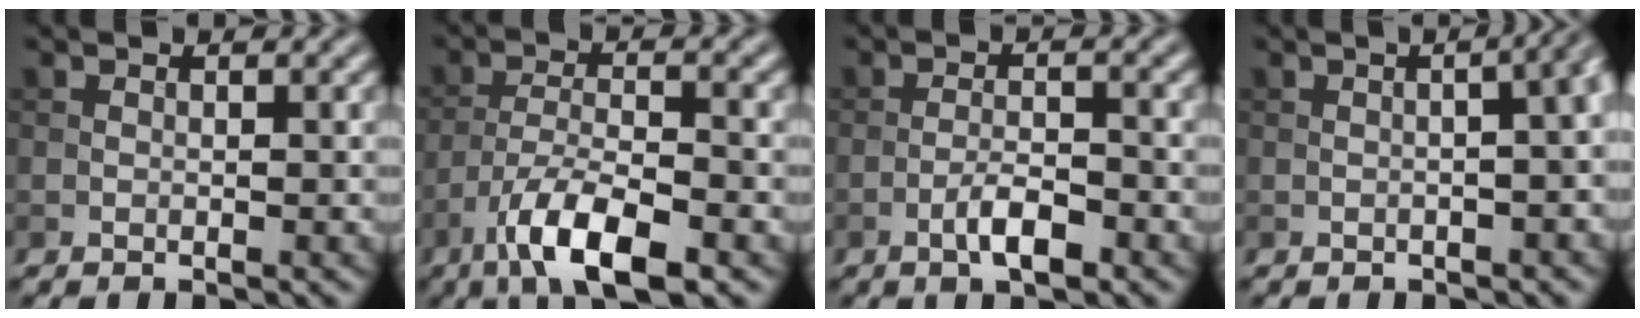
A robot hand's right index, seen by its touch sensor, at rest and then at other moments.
{"total": 8.0, "force": [-4.7, 2.4, 6.1], "torque": [-0.110, 0.001, -0.089]}
{"total": 3.3, "force": [-1.7, 0.8, 2.6], "torque": [-0.050, 0.006, -0.035]}
{"total": 13.5, "force": [1.9, 7.4, 11.2], "torque": [-0.030, 0.057, -0.019]}